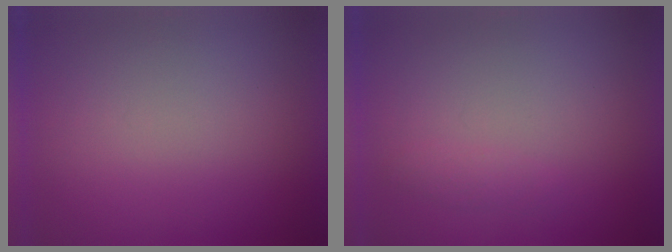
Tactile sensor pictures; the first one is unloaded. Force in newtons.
{"total": 1.3}